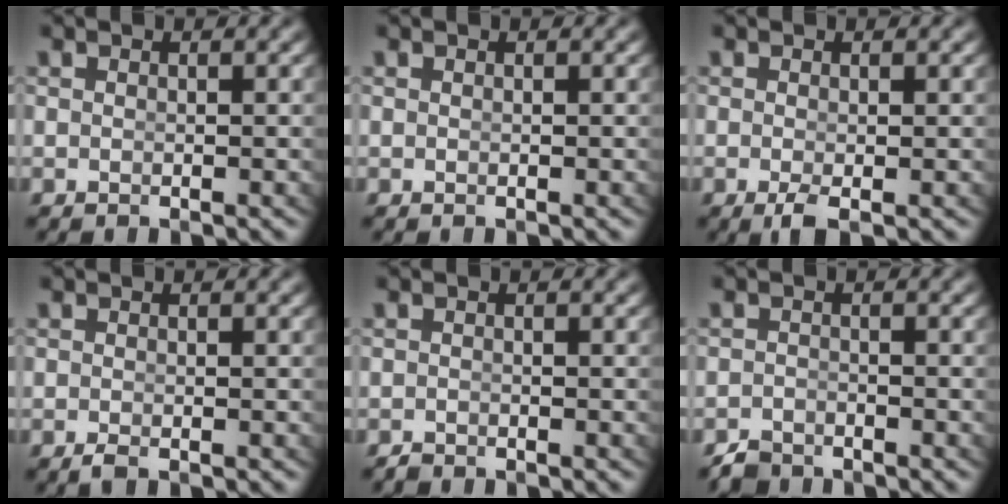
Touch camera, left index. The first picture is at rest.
{"total": 0.0}
{"total": 1.5, "force": [-1.0, 0.3, 1.1], "torque": [-0.028, -0.016, -0.011]}
{"total": 0.8, "force": [-0.8, 0.0, 0.3], "torque": [-0.011, -0.007, -0.009]}
{"total": 0.9, "force": [-0.8, -0.4, -0.2], "torque": [0.003, -0.013, -0.009]}
{"total": 2.1, "force": [-2.1, 0.1, -0.2], "torque": [0.006, -0.018, -0.032]}